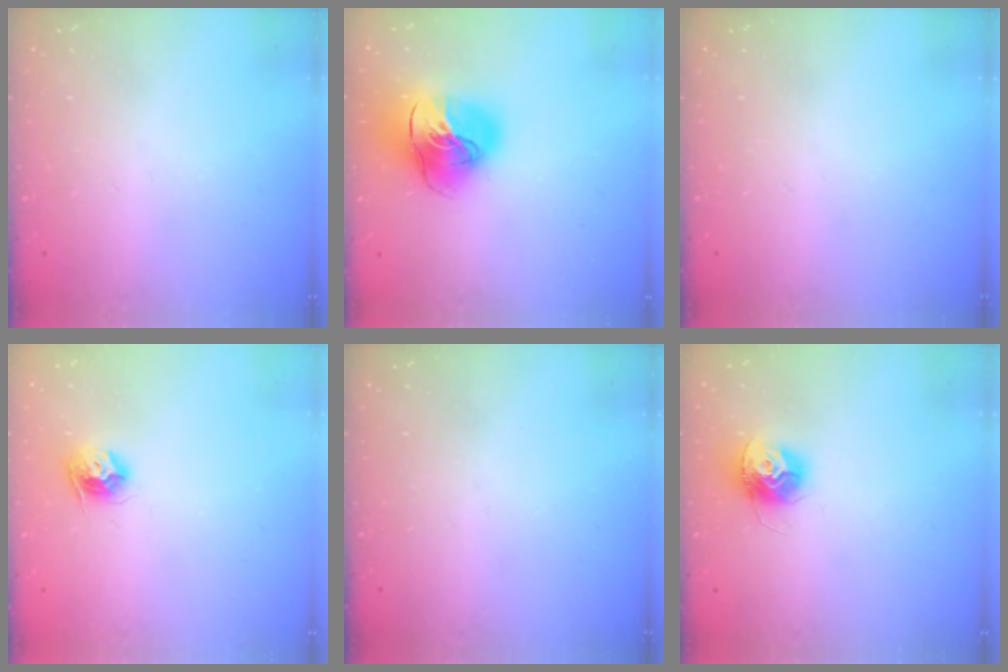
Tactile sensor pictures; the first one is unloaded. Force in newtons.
{"total": 20.8, "press": 20.6, "slide": 2.7}
{"total": 0.0}
{"total": 9.3, "press": 9.3, "slide": 0.3}
{"total": 0.0}
{"total": 12.1, "press": 12.1, "slide": 1.1}